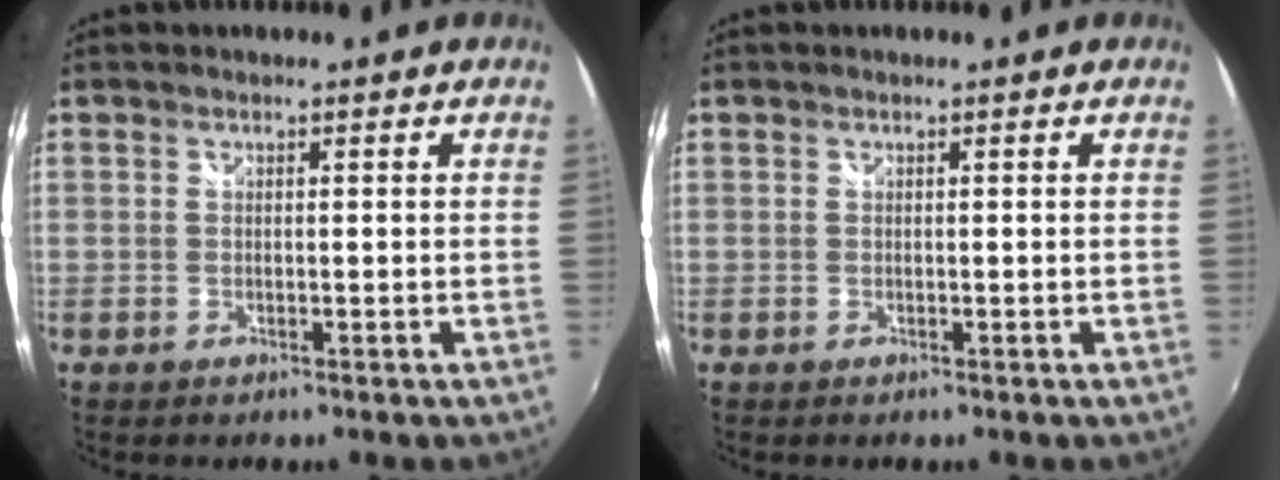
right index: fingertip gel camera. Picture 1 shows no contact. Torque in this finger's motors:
{"motor_torque": [-0.02, 0.02, -0.03, 0.00]}